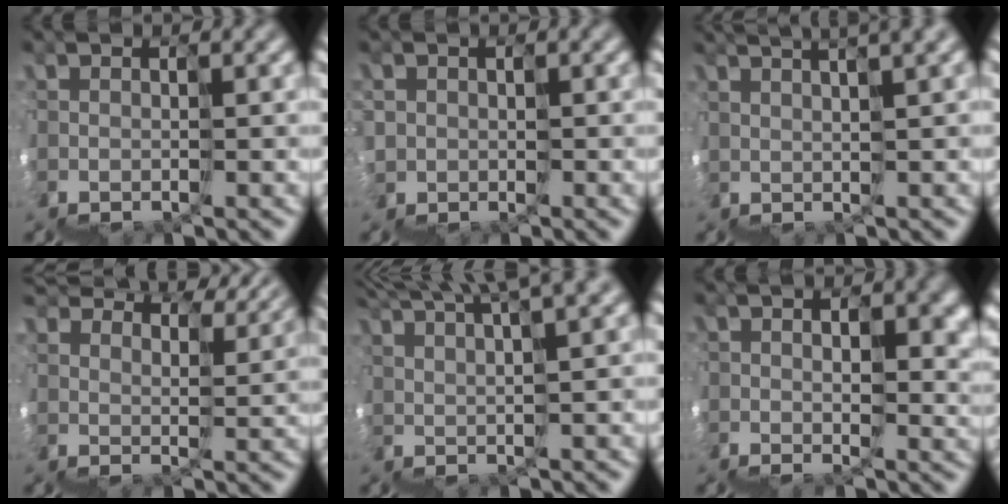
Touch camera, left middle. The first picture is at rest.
{"total": 2.4, "force": [0.9, 0.8, -2.1], "torque": [0.033, 0.013, 0.012]}
{"total": 6.6, "force": [5.1, 1.2, 4.0], "torque": [-0.030, 0.063, 0.080]}
{"total": 11.2, "force": [10.4, 2.9, 3.1], "torque": [-0.068, 0.067, 0.162]}
{"total": 8.0, "force": [7.3, -0.1, 3.4], "torque": [-0.031, 0.055, 0.107]}
{"total": 8.3, "force": [1.8, 4.9, 6.4], "torque": [-0.070, 0.009, 0.039]}